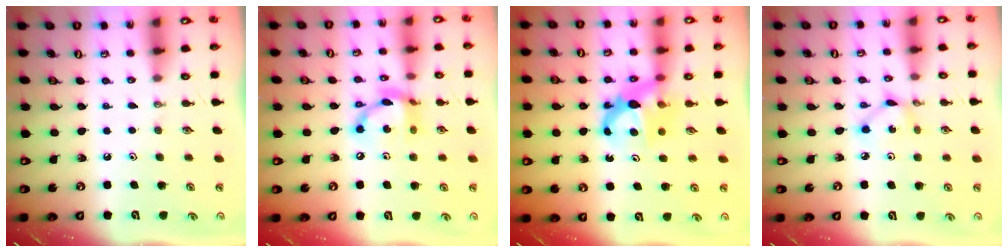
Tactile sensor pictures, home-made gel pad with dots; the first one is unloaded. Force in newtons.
{"total": 11.8, "press": 11.8, "slide": 0.7}
{"total": 6.7, "press": 6.7, "slide": 0.2}
{"total": 3.8, "press": 3.8, "slide": 0.1}